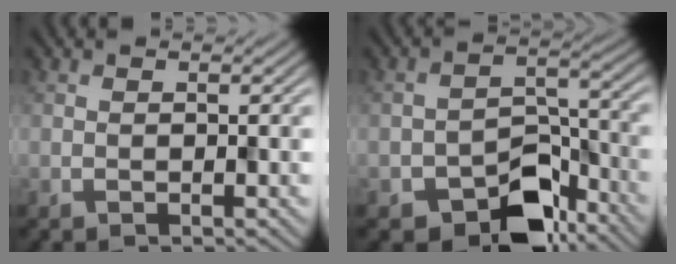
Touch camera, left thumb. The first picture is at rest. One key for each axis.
{"total": 8.5, "fx": -5.6, "fy": 4.8, "fz": 4.3, "tx": -0.058, "ty": -0.008, "tz": -0.103}